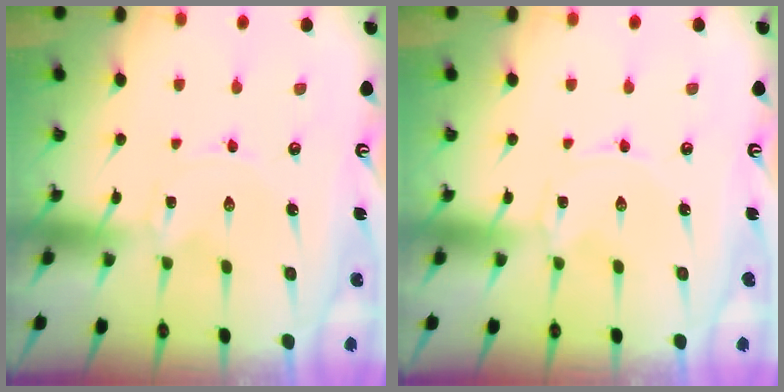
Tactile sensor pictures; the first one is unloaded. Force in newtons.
{"total": 0.0}